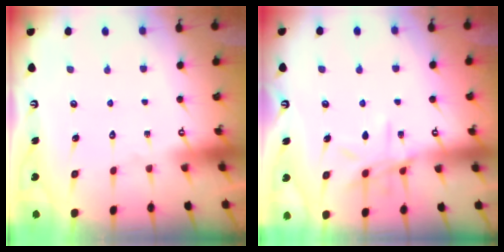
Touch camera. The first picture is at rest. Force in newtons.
{"total": 9.3, "press": 9.3, "slide": 0.7}